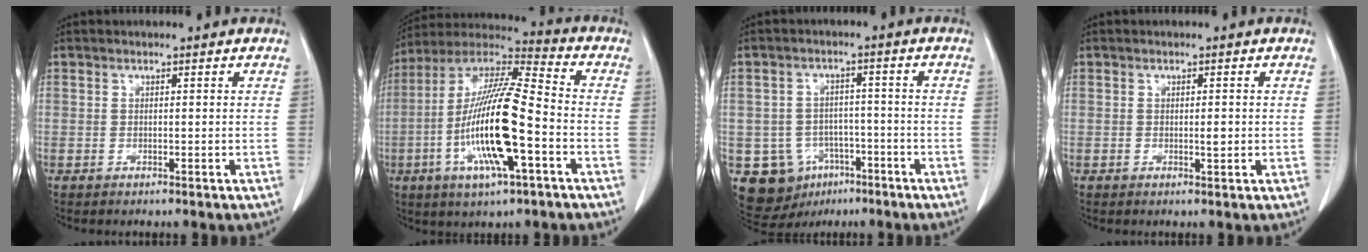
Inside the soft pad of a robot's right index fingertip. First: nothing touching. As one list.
[{"total": 18.4, "force": [-4.8, 2.3, 17.6], "torque": [-0.352, -0.007, -0.088]}, {"total": 10.1, "force": [-4.6, 8.6, 2.9], "torque": [-0.057, 0.018, -0.057]}, {"total": 1.3, "force": [-0.1, 0.4, 1.3], "torque": [-0.021, -0.001, -0.001]}]